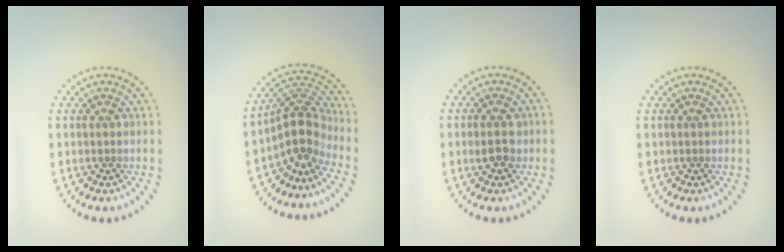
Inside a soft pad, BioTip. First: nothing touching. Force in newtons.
{"total": 3.8, "press": 2.7, "slide": 2.6}
{"total": 2.0, "press": 2.0, "slide": 0.2}
{"total": 0.0}